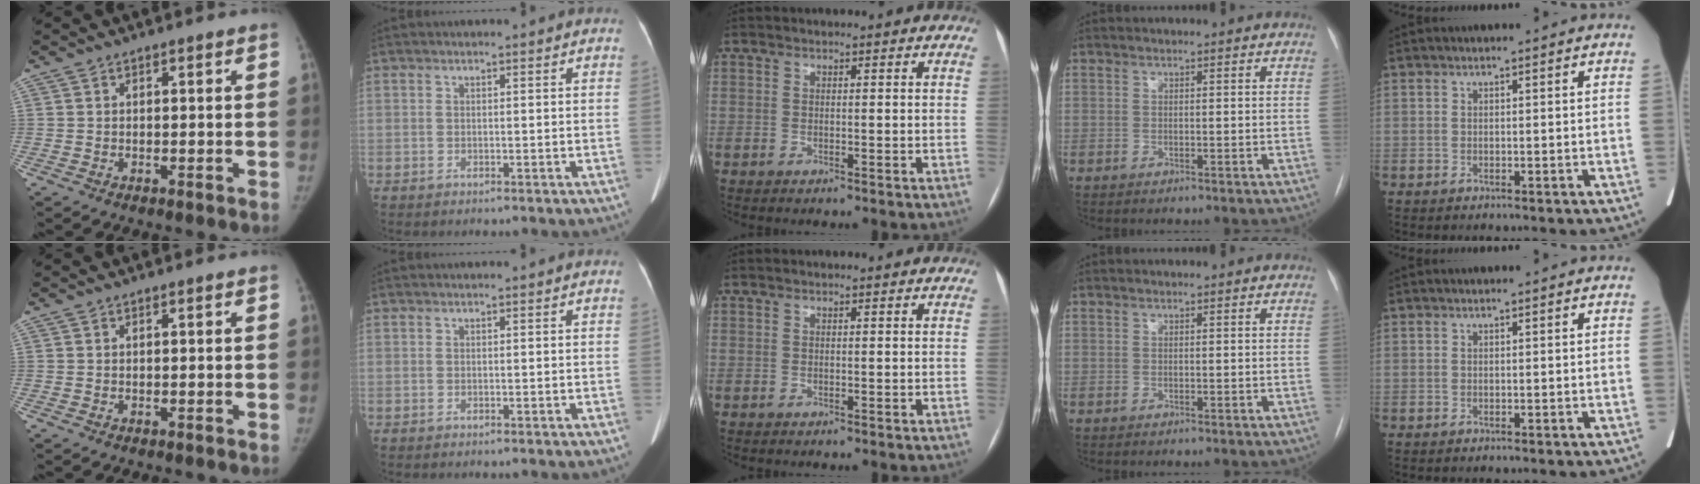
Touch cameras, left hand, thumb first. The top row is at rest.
{}